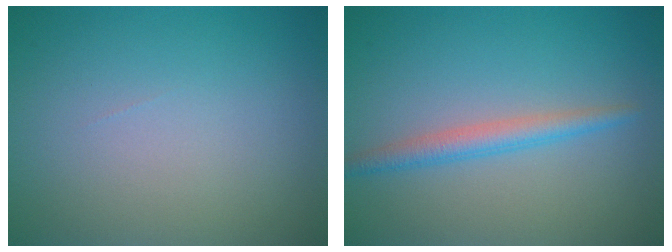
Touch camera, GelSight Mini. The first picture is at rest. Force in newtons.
{"total": 2.3, "press": 2.3, "slide": 0.1}